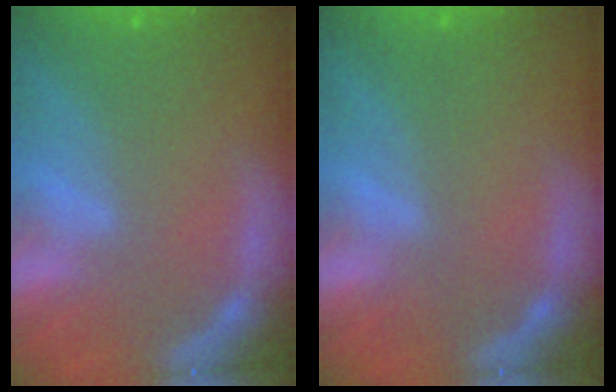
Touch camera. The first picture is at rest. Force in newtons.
{"total": 0.0}